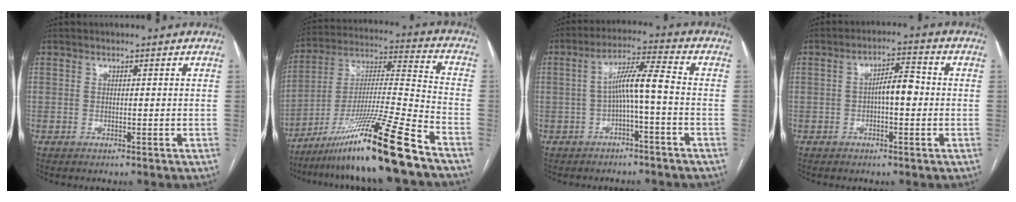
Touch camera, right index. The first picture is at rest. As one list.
[{"total": 18.9, "force": [-13.5, -2.2, 13.1], "torque": [-0.258, -0.025, -0.240]}, {"total": 6.7, "force": [-1.2, 0.1, 6.5], "torque": [-0.116, 0.026, -0.019]}, {"total": 4.9, "force": [-0.5, 1.5, 4.6], "torque": [-0.074, 0.018, -0.009]}]